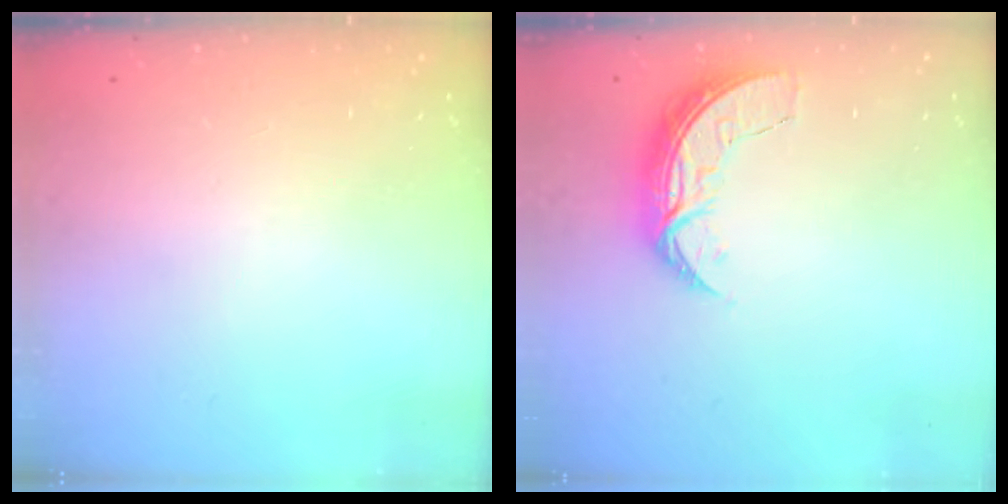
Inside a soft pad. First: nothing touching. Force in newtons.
{"total": 7.3, "press": 7.3, "slide": 0.7}